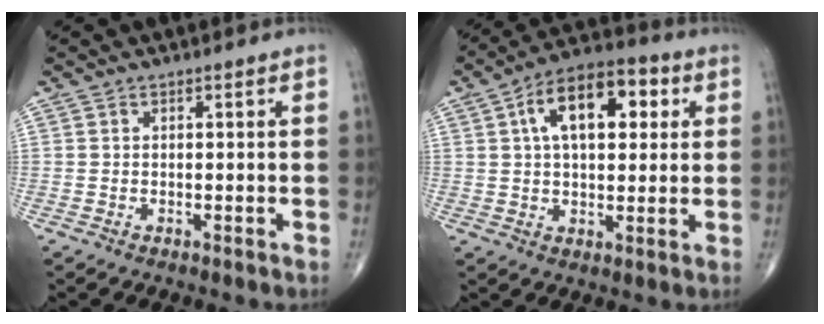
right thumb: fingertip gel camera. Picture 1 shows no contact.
{"total": 14.6, "force": [4.1, 7.7, 11.7], "torque": [-0.163, 0.017, 0.060]}